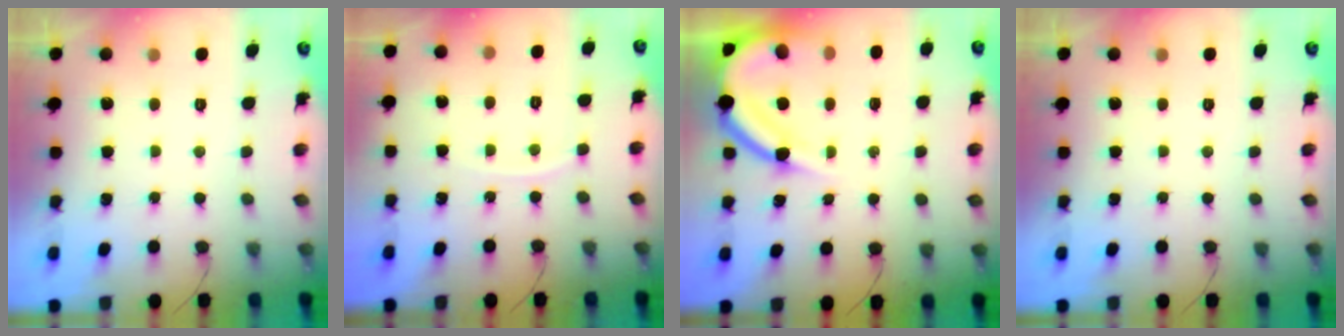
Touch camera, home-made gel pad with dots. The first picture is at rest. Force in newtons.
{"total": 3.7, "press": 3.7, "slide": 0.5}
{"total": 13.3, "press": 13.3, "slide": 1.3}
{"total": 0.0}